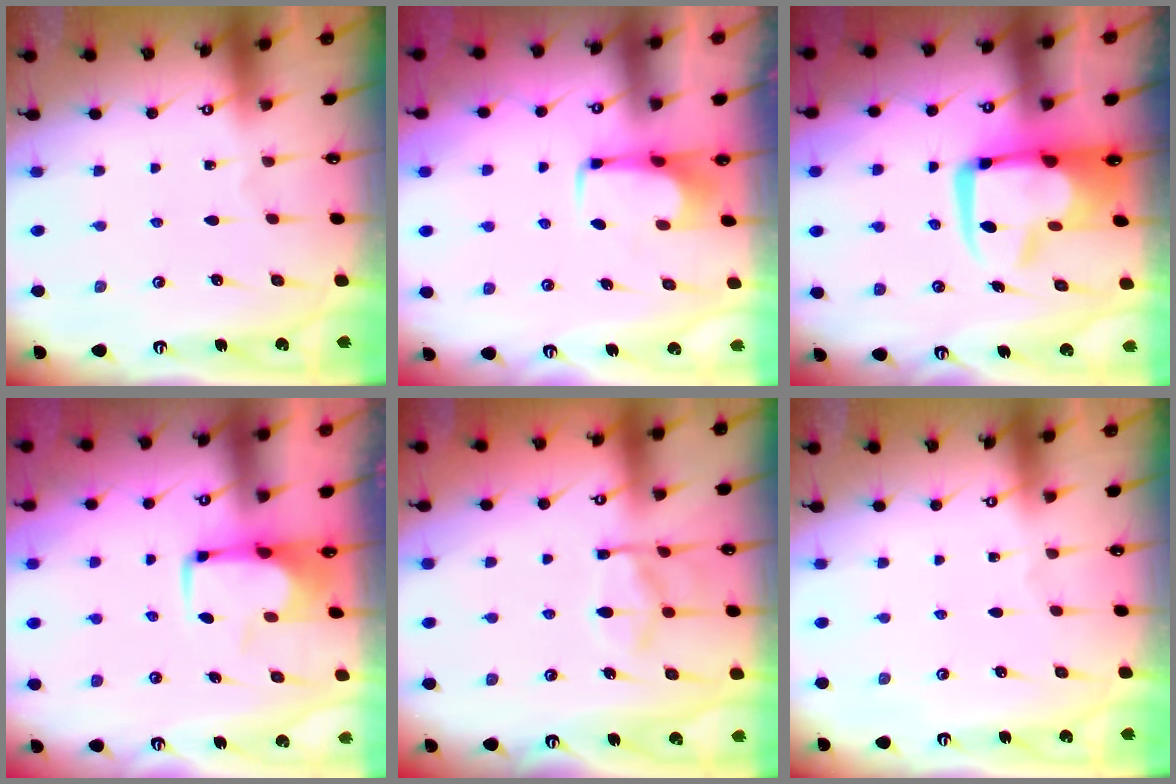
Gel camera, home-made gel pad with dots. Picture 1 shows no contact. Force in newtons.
{"total": 1.6, "press": 1.5, "slide": 0.5}
{"total": 13.3, "press": 13.2, "slide": 1.6}
{"total": 1.0, "press": 0.8, "slide": 0.6}
{"total": 12.2, "press": 12.2, "slide": 1.2}
{"total": 0.0}